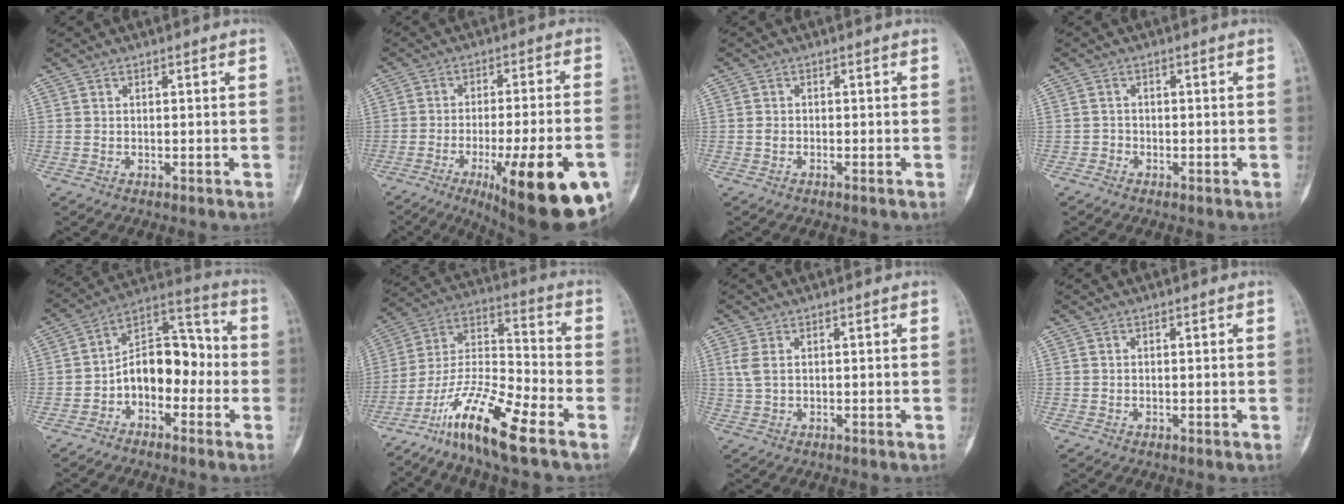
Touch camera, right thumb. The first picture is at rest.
{"total": 23.3, "force": [-10.1, 5.8, 20.2], "torque": [-0.237, 0.019, -0.135]}
{"total": 0.7, "force": [-0.4, 0.3, 0.5], "torque": [-0.014, 0.001, -0.011]}
{"total": 1.1, "force": [-0.6, 0.8, 0.0], "torque": [0.007, 0.006, -0.018]}
{"total": 12.3, "force": [-2.9, 8.0, 8.9], "torque": [-0.106, 0.055, -0.062]}
{"total": 18.7, "force": [-11.3, 3.9, 14.4], "torque": [-0.274, 0.061, -0.210]}
{"total": 2.4, "force": [0.5, 0.7, 2.2], "torque": [-0.061, 0.008, 0.018]}
{"total": 0.0}